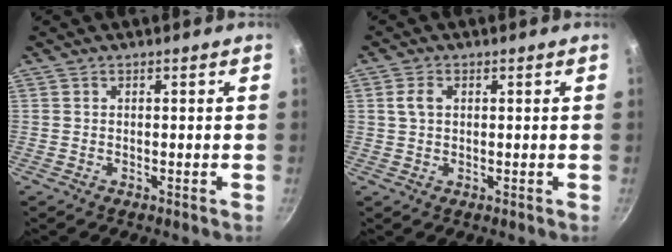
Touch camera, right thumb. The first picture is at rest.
{"total": 2.8, "force": [0.7, 1.9, 2.0], "torque": [-0.041, 0.006, 0.014]}